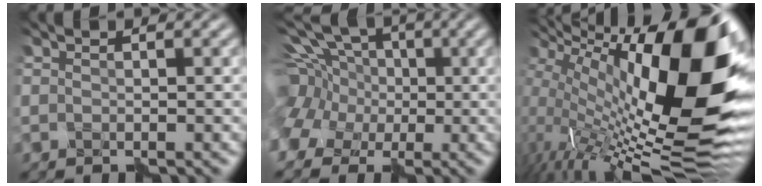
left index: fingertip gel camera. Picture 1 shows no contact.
{"total": 10.9, "force": [0.0, 9.4, 5.4], "torque": [-0.157, 0.017, -0.030]}
{"total": 19.3, "force": [3.5, 6.2, 17.9], "torque": [-0.276, 0.013, 0.063]}